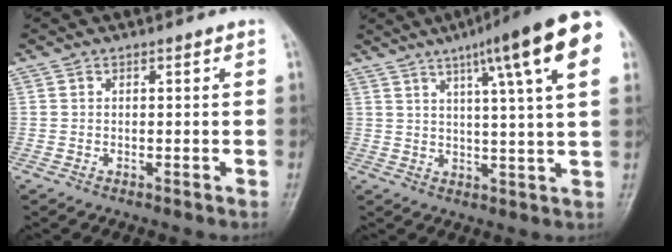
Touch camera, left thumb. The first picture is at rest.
{"total": 17.4, "force": [8.2, 2.0, 15.2], "torque": [-0.207, -0.005, 0.103]}